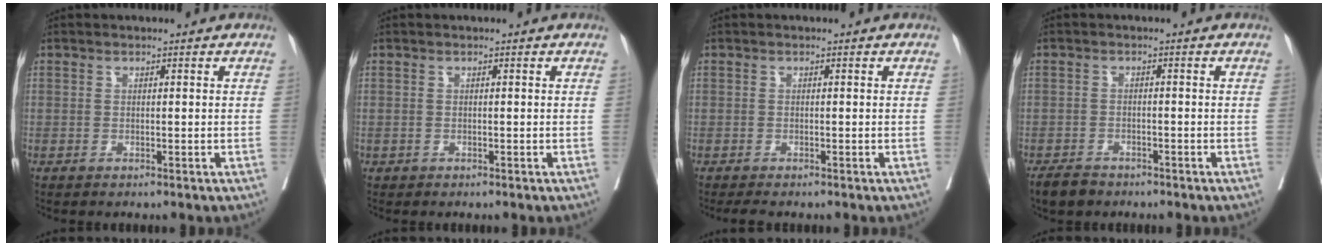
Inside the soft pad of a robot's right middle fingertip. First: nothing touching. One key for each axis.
{"total": 0.0}
{"total": 1.7, "fx": -1.4, "fy": 0.3, "fz": 0.8, "tx": -0.013, "ty": -0.006, "tz": -0.022}
{"total": 3.5, "fx": -2.9, "fy": 1.7, "fz": 1.0, "tx": -0.017, "ty": -0.001, "tz": -0.048}